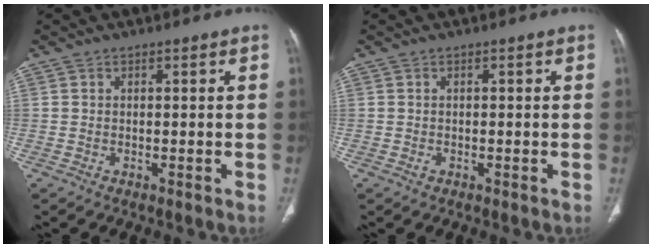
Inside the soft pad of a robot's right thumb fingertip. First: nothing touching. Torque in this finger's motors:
{"motor_torque": [0.11, 0.03, 0.26, -0.18, -0.02]}